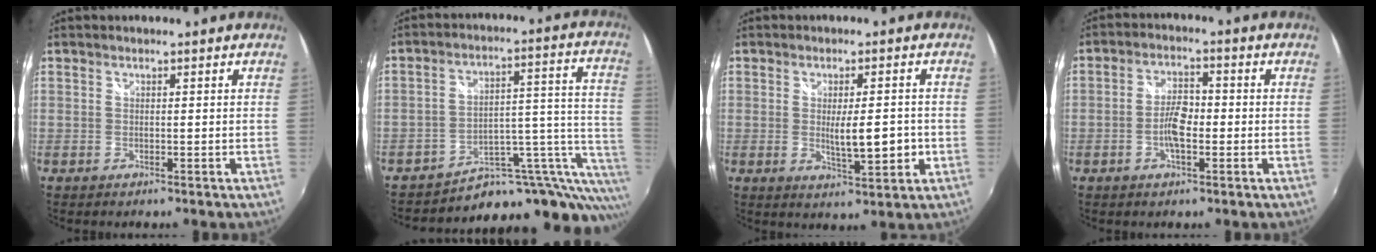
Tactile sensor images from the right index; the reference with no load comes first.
{"total": 19.9, "force": [-15.4, 7.5, 10.0], "torque": [-0.097, 0.022, -0.215]}
{"total": 6.9, "force": [-0.8, 1.6, 6.7], "torque": [-0.108, -0.011, -0.003]}
{"total": 5.1, "force": [-1.2, 2.2, 4.4], "torque": [-0.086, 0.011, -0.021]}